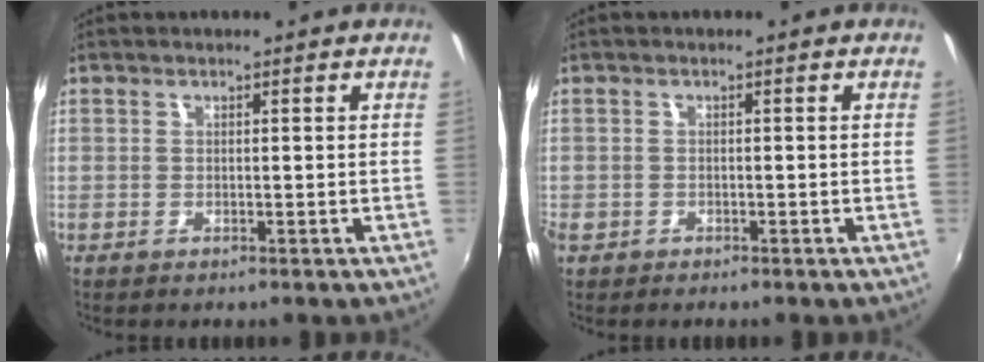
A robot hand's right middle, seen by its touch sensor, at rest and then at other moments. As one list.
[{"total": 1.7, "force": [-1.1, 1.2, 0.5], "torque": [-0.015, -0.004, -0.019]}]